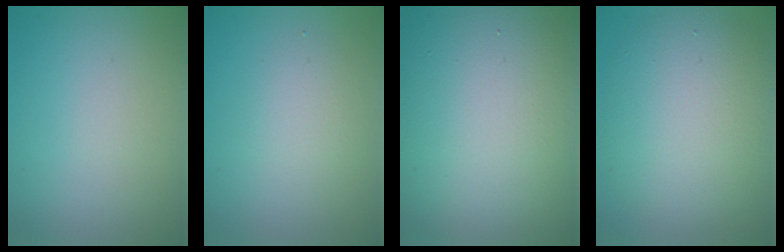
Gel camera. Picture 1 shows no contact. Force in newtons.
{"total": 2.0, "press": 2.0, "slide": 0.2}
{"total": 20.4, "press": 20.3, "slide": 1.5}
{"total": 7.7, "press": 7.7, "slide": 0.8}